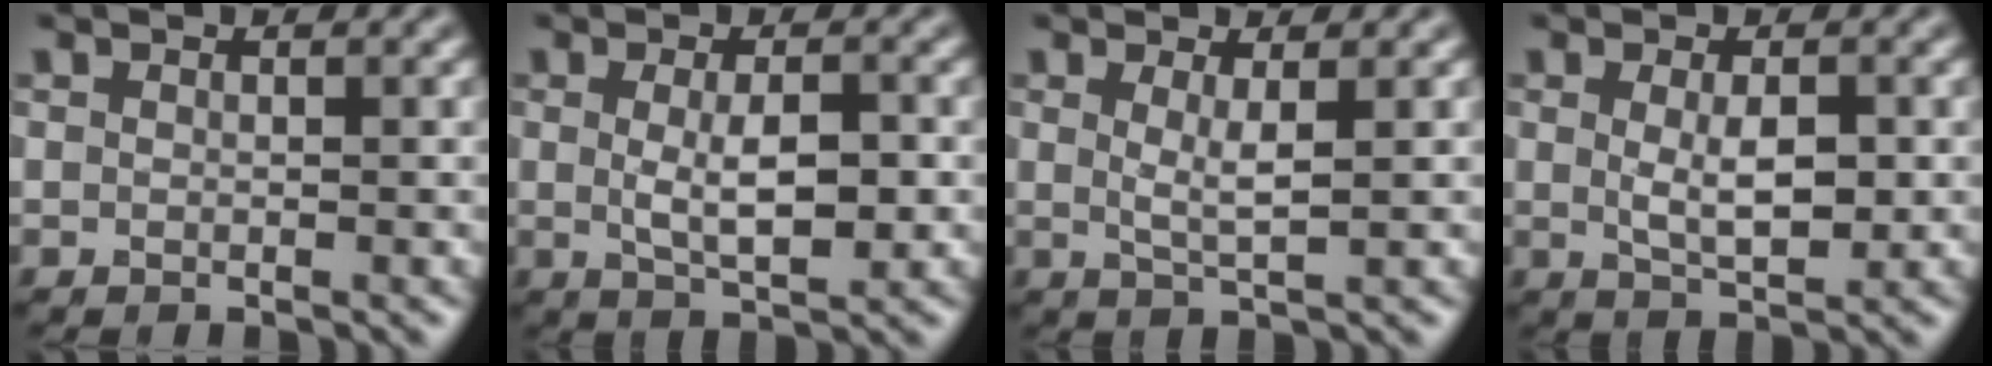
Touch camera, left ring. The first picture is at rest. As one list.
[{"total": 4.2, "force": [0.0, 1.5, 4.0], "torque": [-0.075, -0.004, 0.002]}, {"total": 2.0, "force": [0.6, 0.4, 1.9], "torque": [-0.035, -0.008, 0.010]}, {"total": 3.4, "force": [0.2, 1.3, 3.1], "torque": [-0.062, -0.006, 0.008]}]